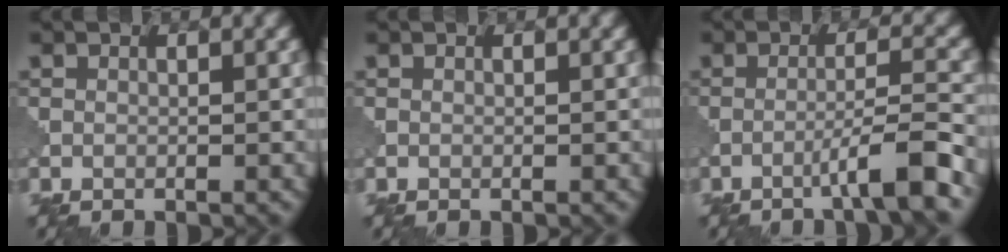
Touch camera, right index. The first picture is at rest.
{"total": 0.0}
{"total": 4.5, "force": [-2.6, 0.1, 3.7], "torque": [-0.053, 0.015, -0.059]}